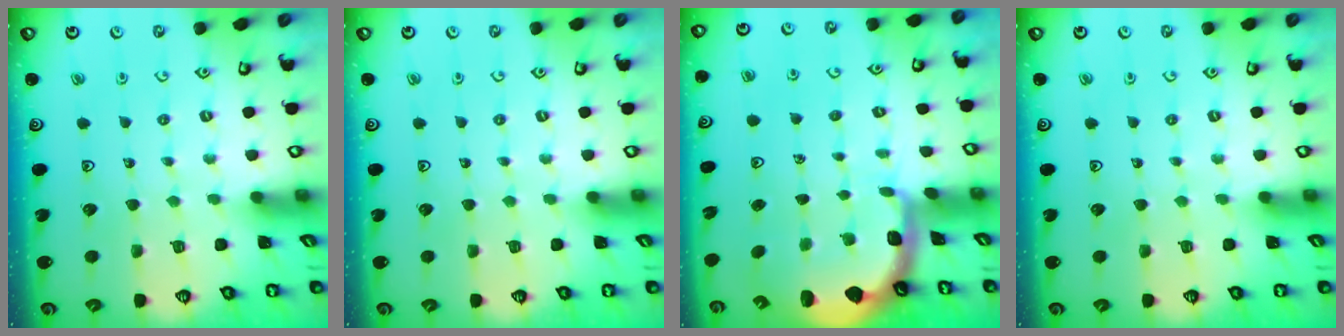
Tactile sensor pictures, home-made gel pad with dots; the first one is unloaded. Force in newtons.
{"total": 0.0}
{"total": 2.4, "press": 2.0, "slide": 1.2}
{"total": 0.0}